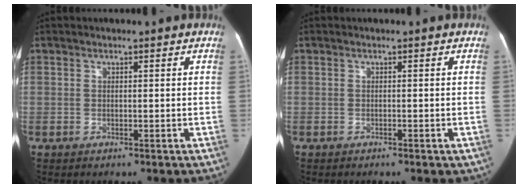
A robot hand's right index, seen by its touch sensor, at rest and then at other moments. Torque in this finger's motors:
{"motor_torque": [0.04, 0.00, -0.03, 0.00]}